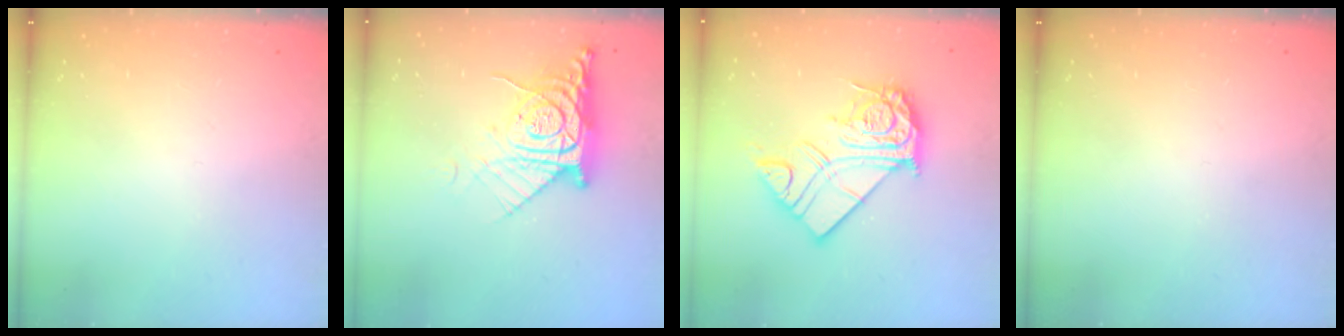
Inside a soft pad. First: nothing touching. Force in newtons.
{"total": 12.1, "press": 12.0, "slide": 1.4}
{"total": 17.4, "press": 17.3, "slide": 1.7}
{"total": 0.0}